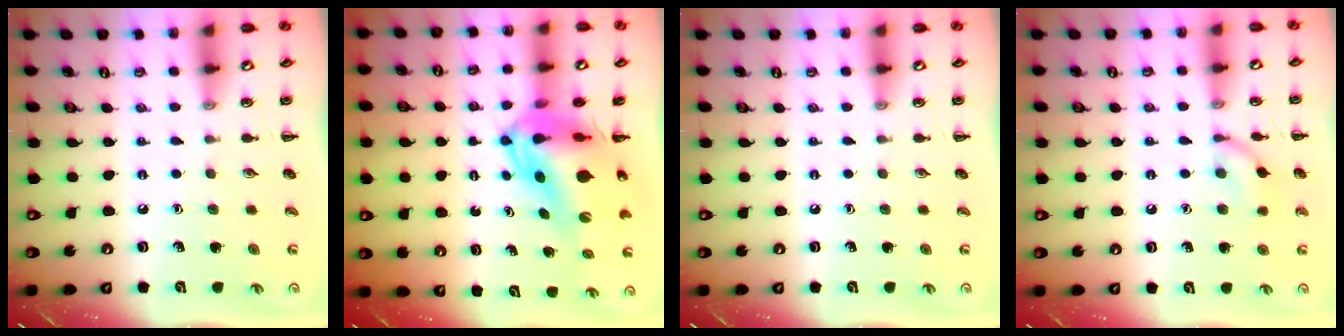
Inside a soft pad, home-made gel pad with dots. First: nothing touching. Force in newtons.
{"total": 11.3, "press": 10.7, "slide": 3.4}
{"total": 0.0}
{"total": 8.3, "press": 8.2, "slide": 0.7}